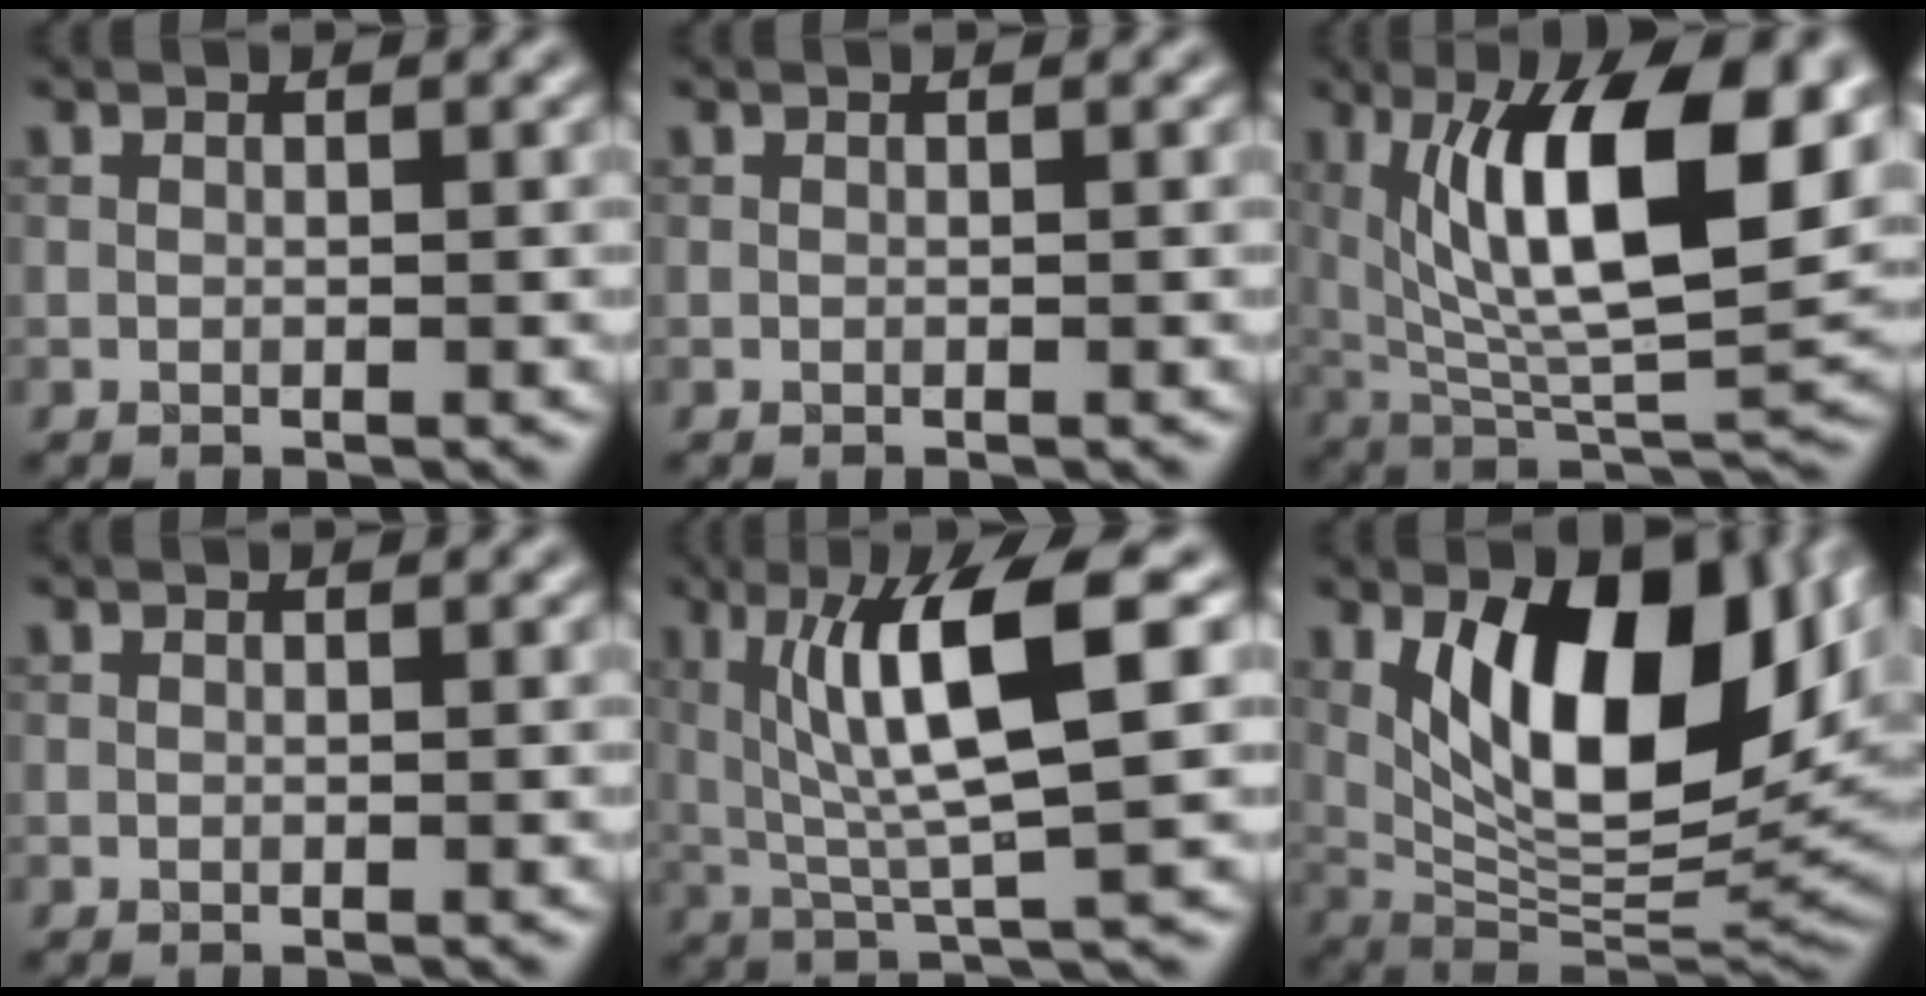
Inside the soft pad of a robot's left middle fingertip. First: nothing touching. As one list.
[{"total": 0.0}, {"total": 13.4, "force": [4.4, 4.4, 11.9], "torque": [-0.182, -0.003, 0.073]}, {"total": 0.0}, {"total": 8.8, "force": [2.1, 1.7, 8.4], "torque": [-0.134, 0.000, 0.038]}, {"total": 12.6, "force": [3.2, 5.6, 10.8], "torque": [-0.161, -0.011, 0.055]}]